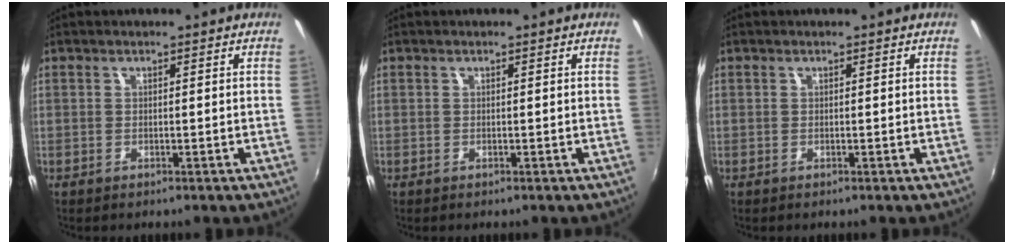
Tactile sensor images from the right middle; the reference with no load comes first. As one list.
[{"total": 0.0}, {"total": 0.0}]